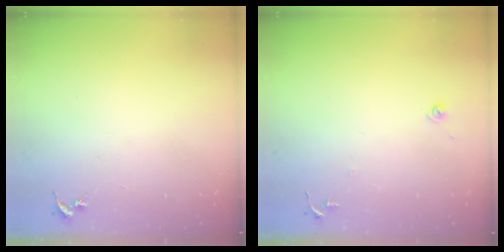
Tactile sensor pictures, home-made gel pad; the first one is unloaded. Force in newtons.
{"total": 6.2, "press": 6.1, "slide": 0.5}